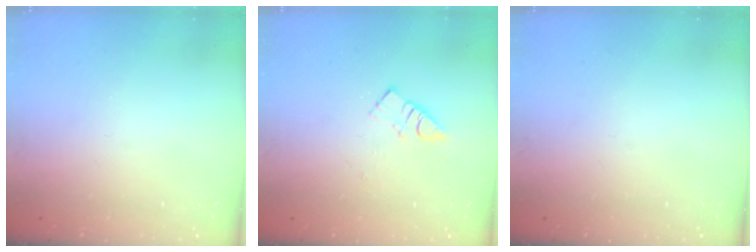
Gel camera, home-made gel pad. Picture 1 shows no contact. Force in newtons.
{"total": 3.9, "press": 3.9, "slide": 0.5}
{"total": 0.0}